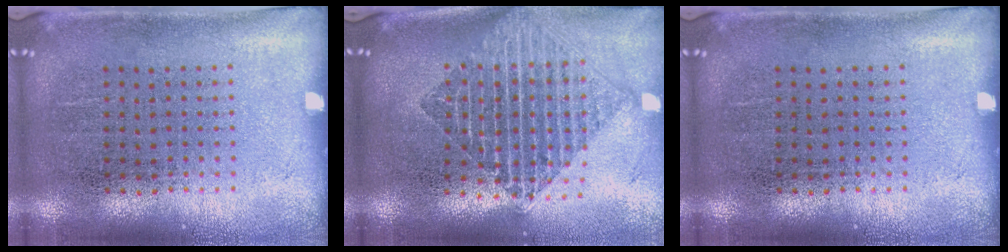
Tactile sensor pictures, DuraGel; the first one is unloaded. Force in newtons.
{"total": 2.2, "press": 1.8, "slide": 1.3}
{"total": 0.0}